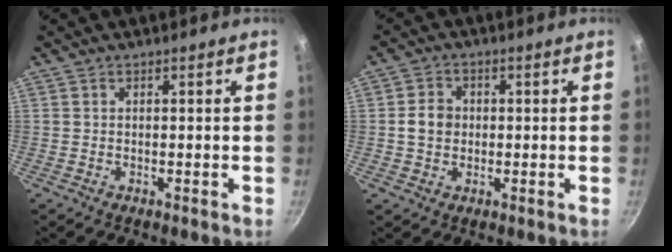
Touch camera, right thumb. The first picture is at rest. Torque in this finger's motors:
{"motor_torque": [-0.29, 0.55, 0.68, -0.58, 0.03]}